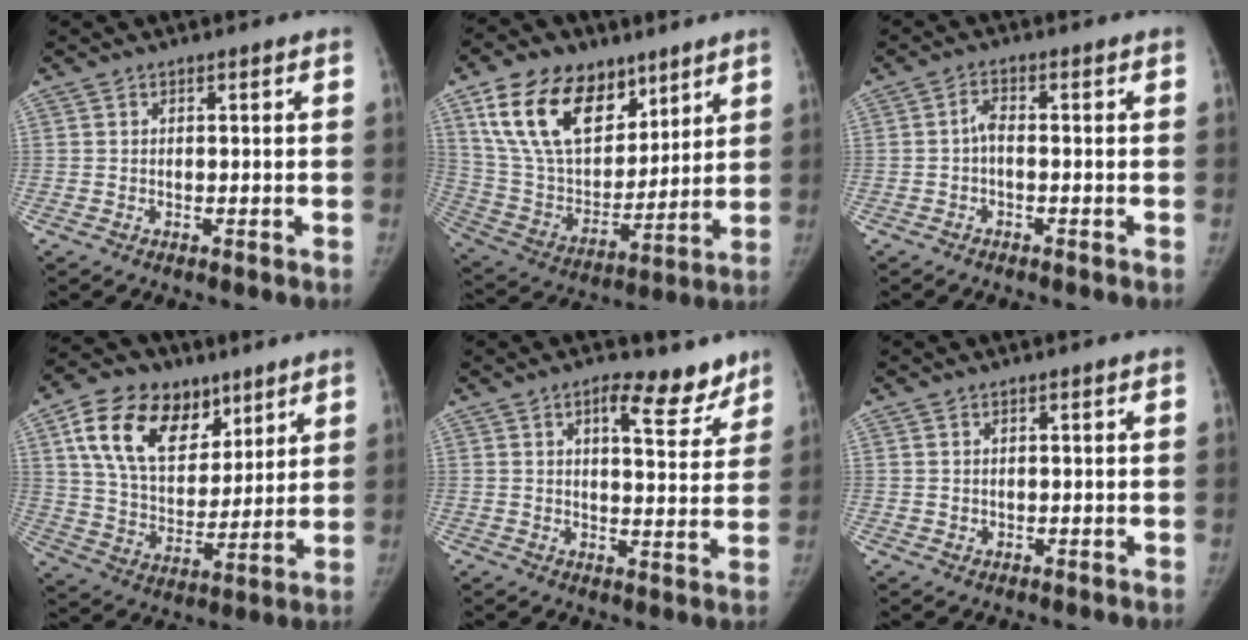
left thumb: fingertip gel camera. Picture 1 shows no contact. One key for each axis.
{"total": 22.6, "fx": 12.5, "fy": 13.7, "fz": 12.9, "tx": -0.205, "ty": -0.038, "tz": 0.234}
{"total": 2.1, "fx": -0.5, "fy": 0.8, "fz": 1.9, "tx": -0.037, "ty": 0.008, "tz": -0.013}
{"total": 19.9, "fx": 10.1, "fy": 12.8, "fz": 11.4, "tx": -0.170, "ty": -0.027, "tz": 0.180}
{"total": 9.4, "fx": 6.4, "fy": 4.0, "fz": 5.6, "tx": -0.043, "ty": -0.036, "tz": 0.088}
{"total": 1.0, "fx": 0.6, "fy": 0.8, "fz": 0.3, "tx": 0.000, "ty": -0.004, "tz": 0.011}